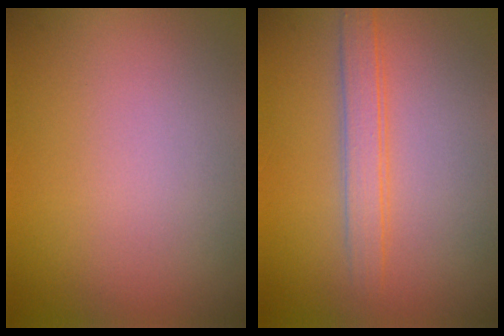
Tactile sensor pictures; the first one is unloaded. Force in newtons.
{"total": 2.4, "press": 2.3, "slide": 0.2}